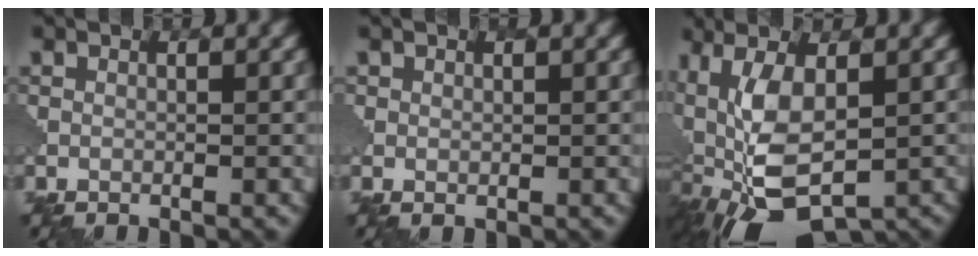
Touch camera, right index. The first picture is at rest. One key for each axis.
{"total": 0.8, "fx": 0.4, "fy": 0.6, "fz": 0.3, "tx": -0.002, "ty": 0.000, "tz": 0.005}
{"total": 12.4, "fx": -0.6, "fy": 6.0, "fz": 10.8, "tx": -0.207, "ty": -0.008, "tz": 0.004}